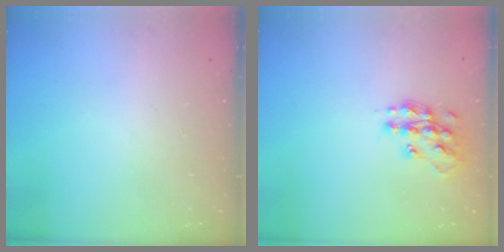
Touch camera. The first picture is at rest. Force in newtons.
{"total": 13.2, "press": 13.1, "slide": 0.9}